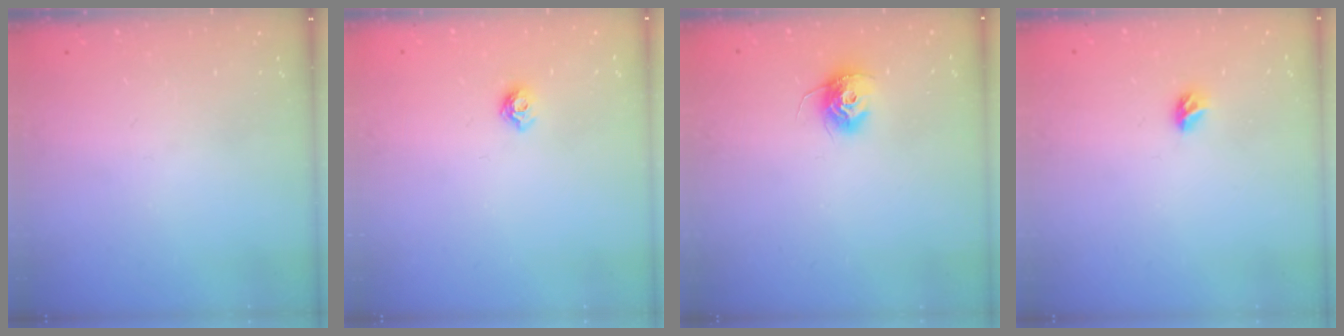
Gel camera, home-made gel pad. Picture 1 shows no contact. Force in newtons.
{"total": 5.6, "press": 5.6, "slide": 0.9}
{"total": 10.3, "press": 10.3, "slide": 0.4}
{"total": 3.3, "press": 3.2, "slide": 0.8}